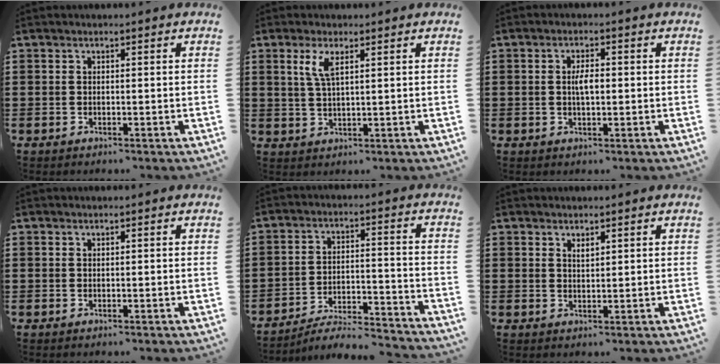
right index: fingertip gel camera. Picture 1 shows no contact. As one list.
[{"total": 3.7, "force": [1.8, 1.0, 3.1], "torque": [-0.067, 0.005, 0.030]}, {"total": 3.0, "force": [0.2, 1.1, 2.8], "torque": [-0.053, 0.002, 0.001]}, {"total": 0.0}, {"total": 5.3, "force": [-5.0, 0.3, 1.6], "torque": [-0.035, -0.004, -0.102]}, {"total": 1.2, "force": [1.1, 0.4, 0.5], "torque": [-0.011, 0.001, 0.020]}]